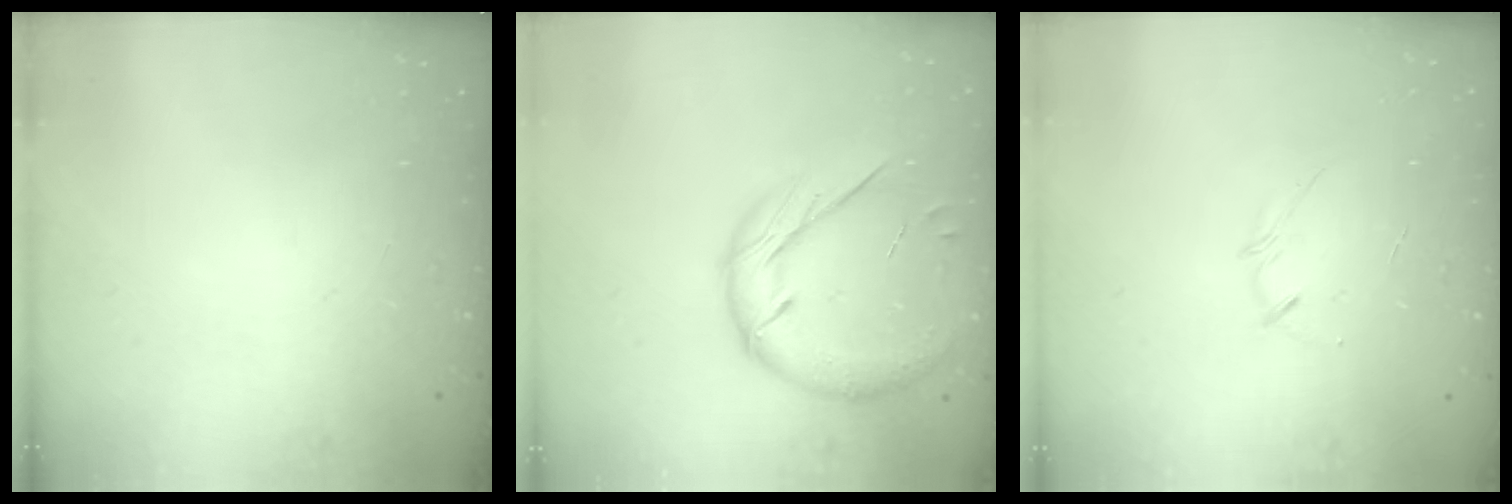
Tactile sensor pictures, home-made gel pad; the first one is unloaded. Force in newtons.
{"total": 15.9, "press": 15.7, "slide": 2.1}
{"total": 2.5, "press": 2.4, "slide": 0.5}